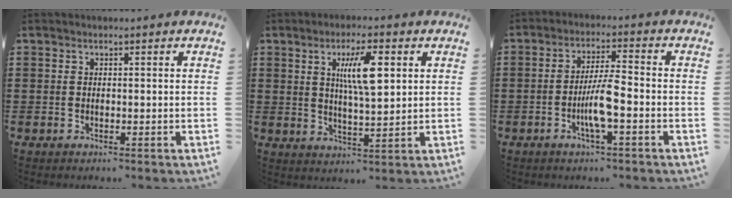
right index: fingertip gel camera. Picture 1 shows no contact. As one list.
[{"total": 7.6, "force": [2.4, 2.0, 6.9], "torque": [-0.132, 0.006, 0.036]}, {"total": 5.6, "force": [-1.9, 0.6, 5.2], "torque": [-0.104, -0.006, -0.040]}]